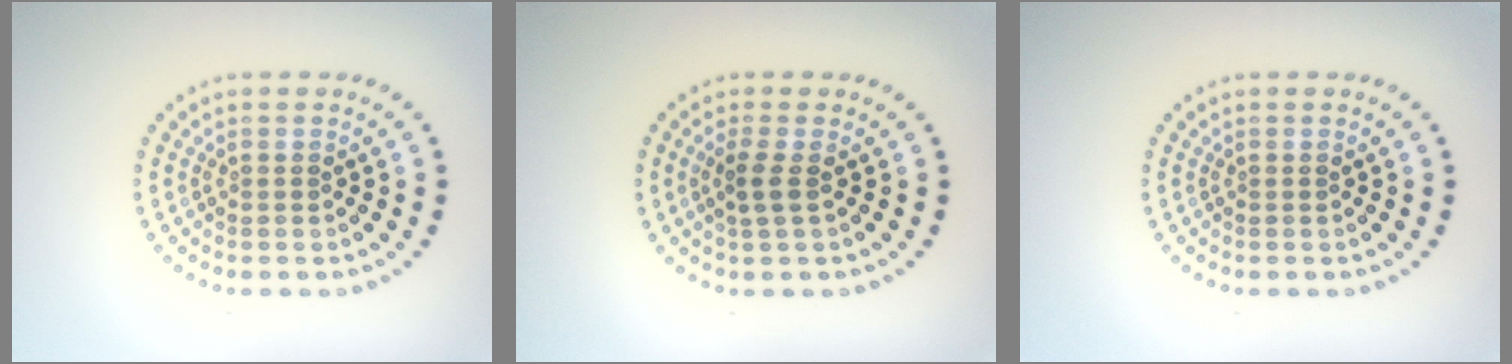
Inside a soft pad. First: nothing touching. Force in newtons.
{"total": 1.6, "press": 1.3, "slide": 1.0}
{"total": 0.0}